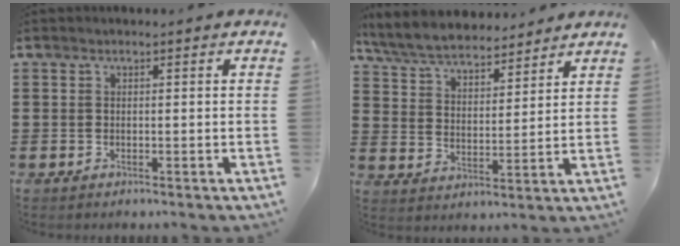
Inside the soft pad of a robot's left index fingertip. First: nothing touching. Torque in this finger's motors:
{"motor_torque": [1.03, -1.11, 0.33, 0.15]}